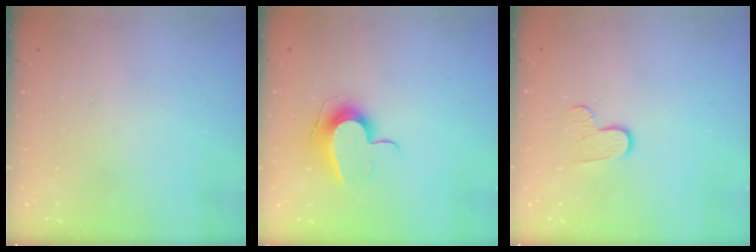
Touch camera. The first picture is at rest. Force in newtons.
{"total": 11.2, "press": 11.1, "slide": 0.5}
{"total": 7.0, "press": 7.0, "slide": 0.6}